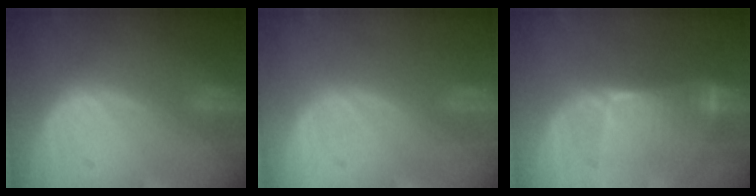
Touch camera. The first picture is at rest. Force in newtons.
{"total": 0.0}
{"total": 6.6, "press": 6.6, "slide": 0.6}